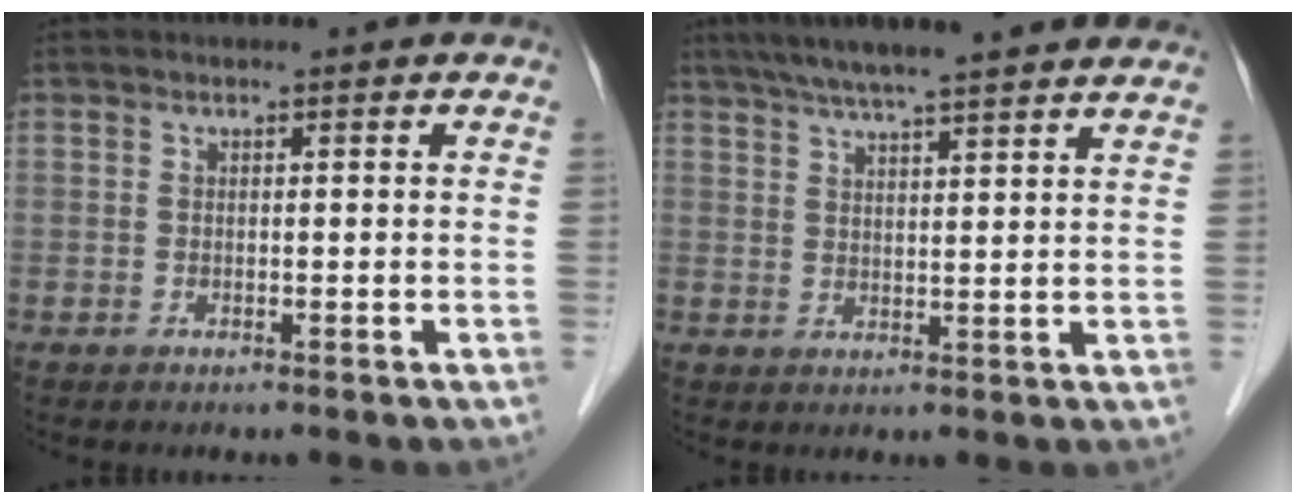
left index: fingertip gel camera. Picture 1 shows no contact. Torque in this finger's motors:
{"motor_torque": [1.05, -1.09, 0.23, 0.14]}